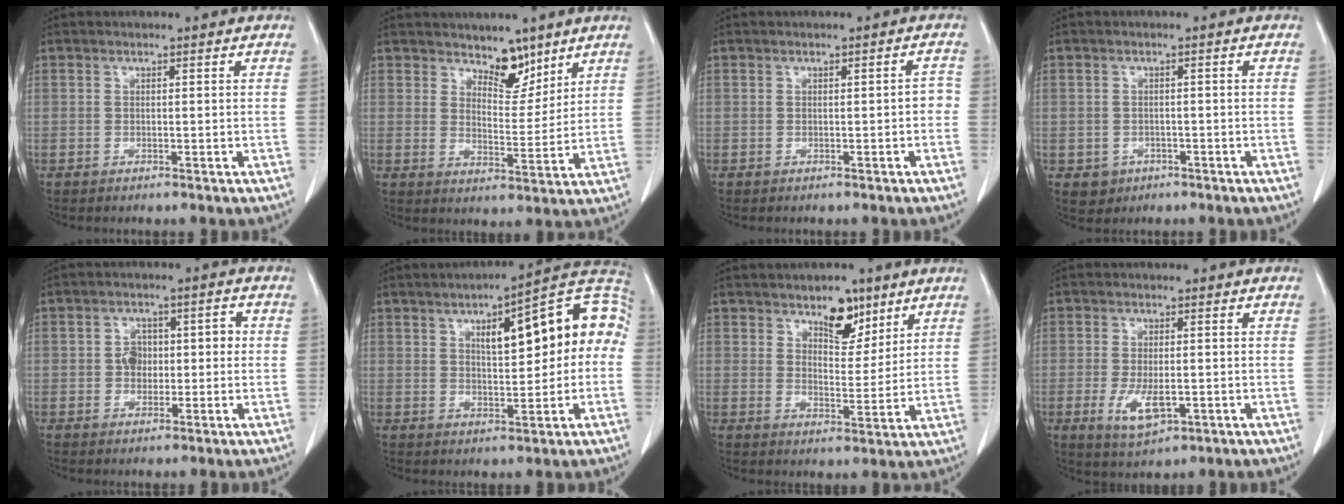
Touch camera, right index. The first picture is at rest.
{"total": 5.9, "force": [4.6, 2.6, 2.6], "torque": [-0.034, -0.009, 0.081]}
{"total": 1.5, "force": [-0.4, 0.6, 1.3], "torque": [-0.009, 0.005, -0.006]}
{"total": 2.8, "force": [-1.1, 2.5, 0.5], "torque": [-0.001, 0.007, -0.007]}
{"total": 4.4, "force": [-0.2, 3.5, 2.7], "torque": [-0.040, 0.025, 0.001]}
{"total": 16.2, "force": [2.9, 4.9, 15.2], "torque": [-0.208, 0.041, 0.037]}
{"total": 6.9, "force": [4.5, 3.3, 3.9], "torque": [-0.054, -0.002, 0.074]}
{"total": 6.0, "force": [-1.6, 2.5, 5.2], "torque": [-0.102, -0.010, -0.017]}